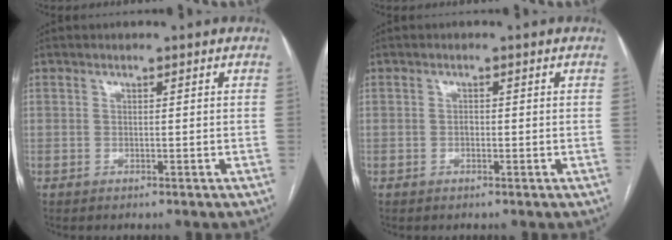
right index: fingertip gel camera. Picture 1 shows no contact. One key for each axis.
{"total": 0.7, "fx": -0.2, "fy": 0.5, "fz": 0.5, "tx": -0.008, "ty": 0.003, "tz": -0.005}